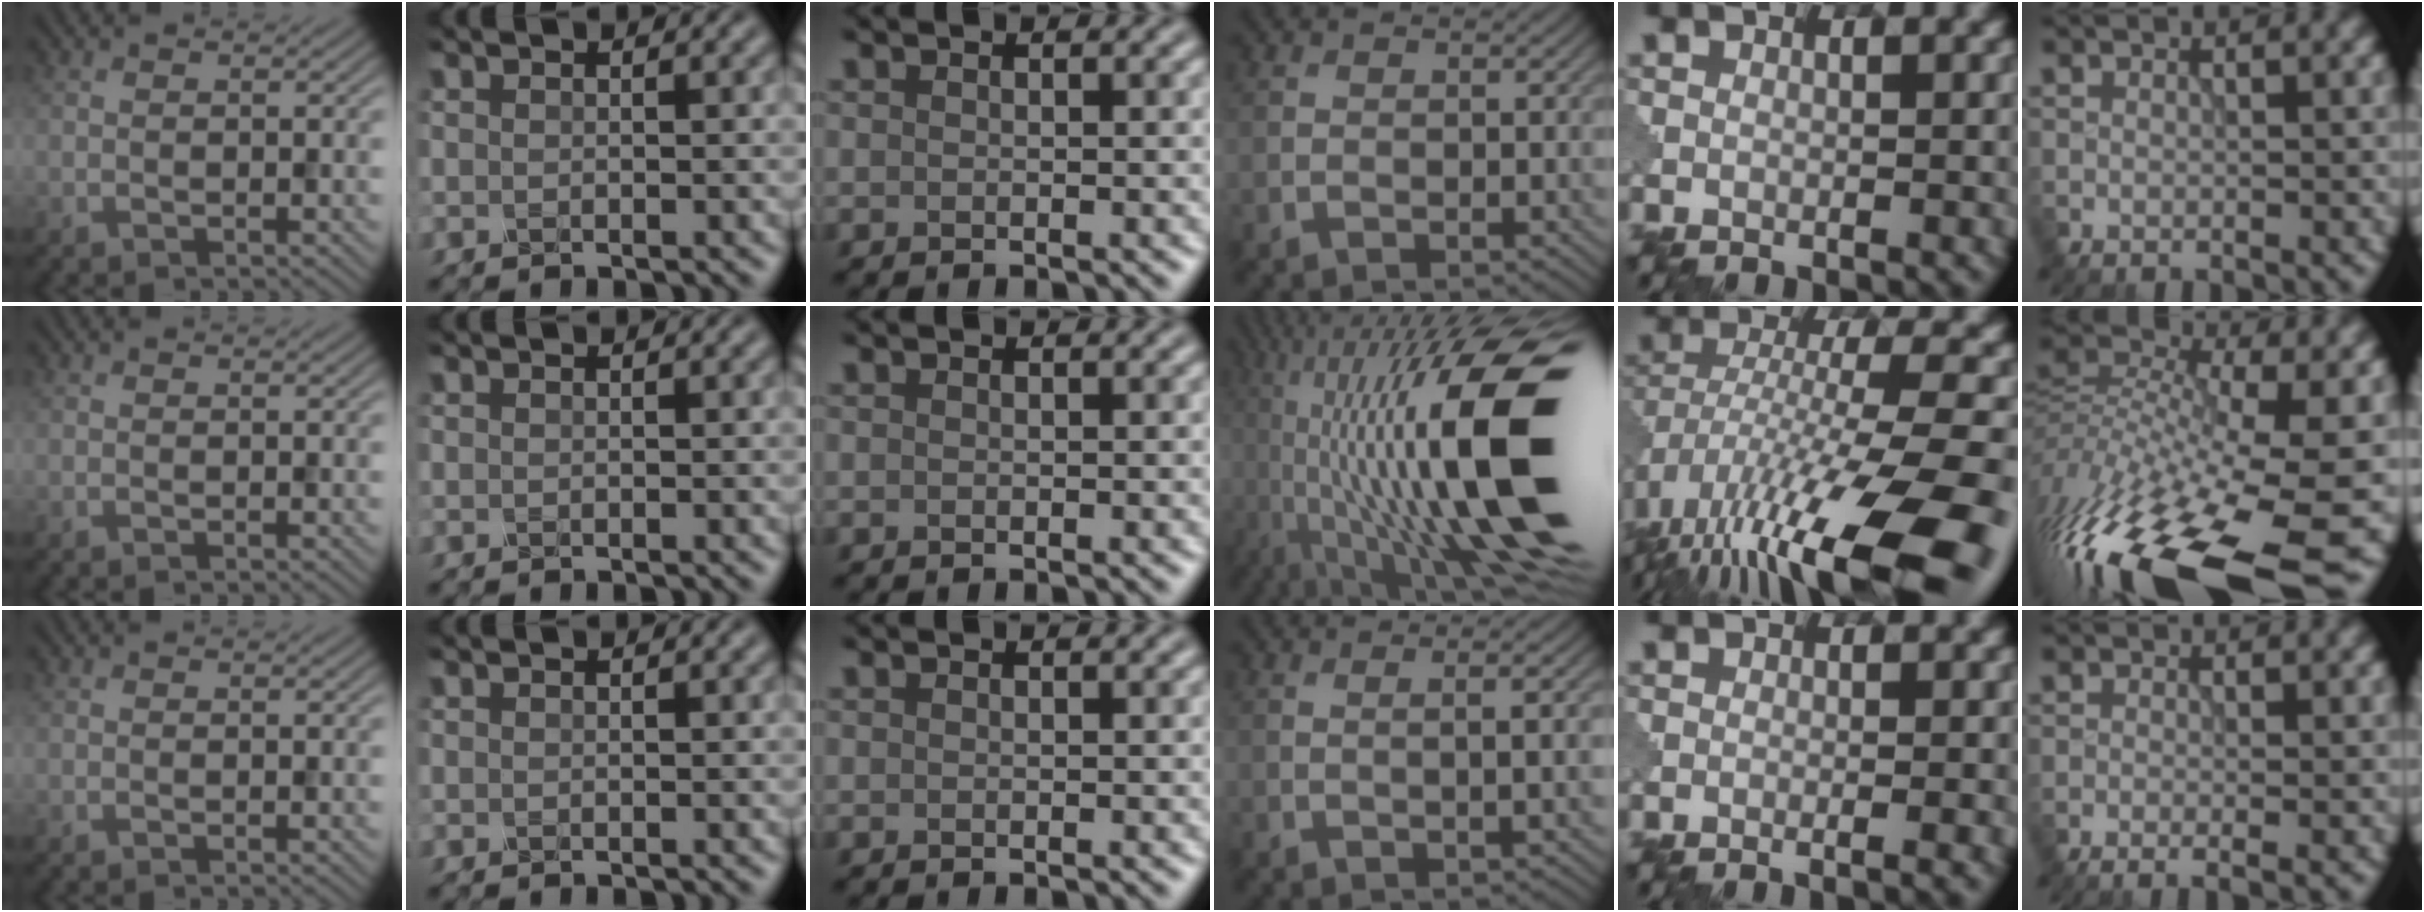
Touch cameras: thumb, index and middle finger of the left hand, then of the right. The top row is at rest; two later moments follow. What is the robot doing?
{"motion": "shake", "object": "plastic piggy bank"}